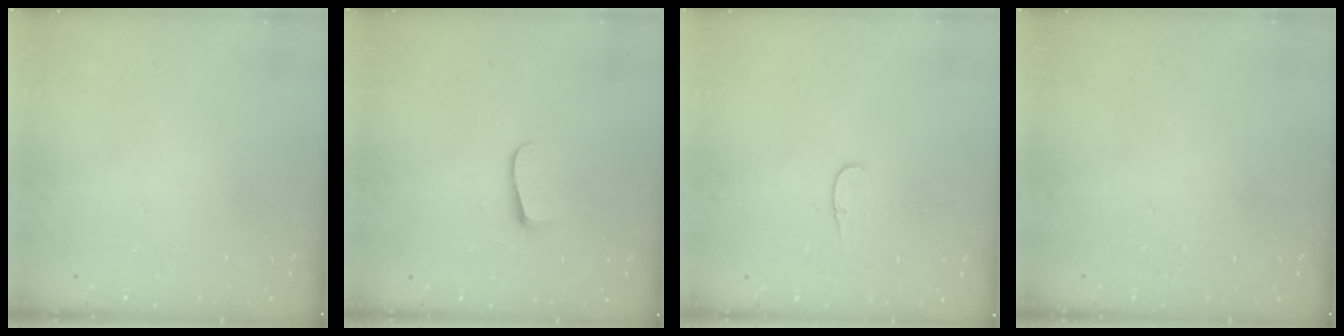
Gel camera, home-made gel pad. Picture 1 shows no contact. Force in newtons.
{"total": 5.9, "press": 5.8, "slide": 0.5}
{"total": 3.7, "press": 3.7, "slide": 0.4}
{"total": 0.0}